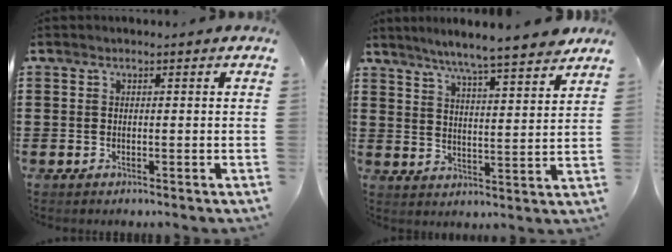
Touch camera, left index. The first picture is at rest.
{"total": 6.3, "force": [5.7, -0.4, 2.5], "torque": [-0.072, -0.033, 0.095]}